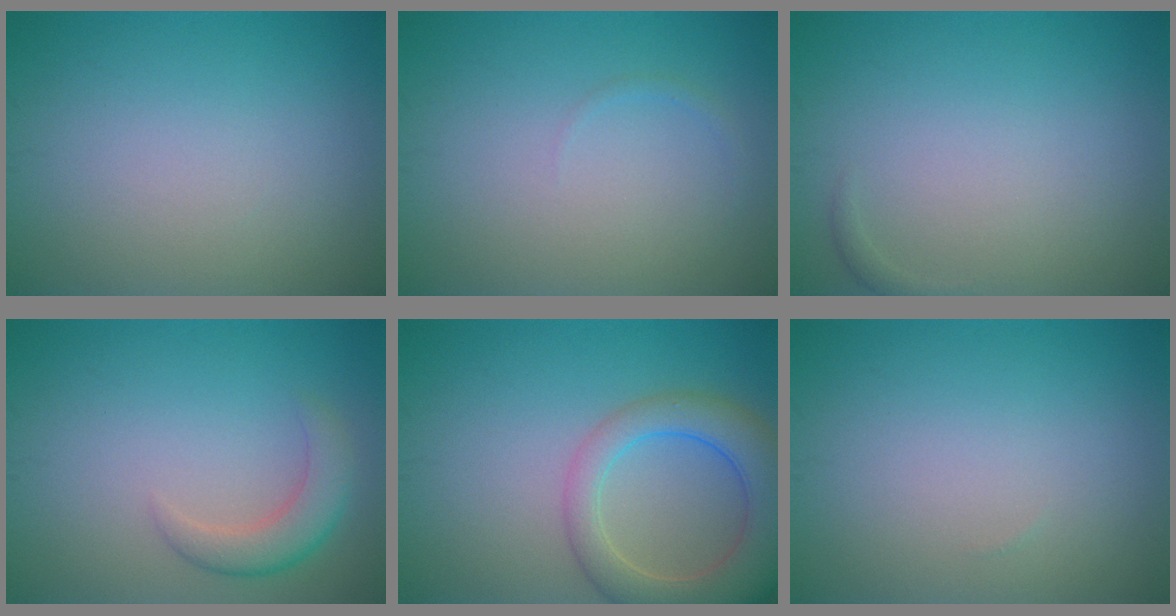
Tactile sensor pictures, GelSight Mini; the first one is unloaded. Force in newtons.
{"total": 0.5, "press": 0.5, "slide": 0.1}
{"total": 0.5, "press": 0.5, "slide": 0.1}
{"total": 3.0, "press": 3.0, "slide": 0.1}
{"total": 7.2, "press": 7.2, "slide": 0.5}
{"total": 0.0}